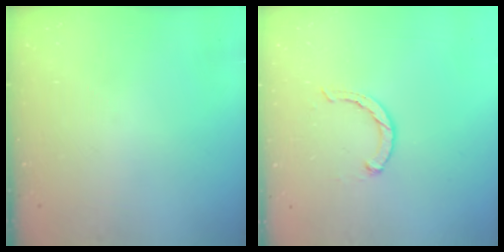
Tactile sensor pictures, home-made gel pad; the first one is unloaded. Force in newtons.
{"total": 2.5, "press": 2.5, "slide": 0.4}